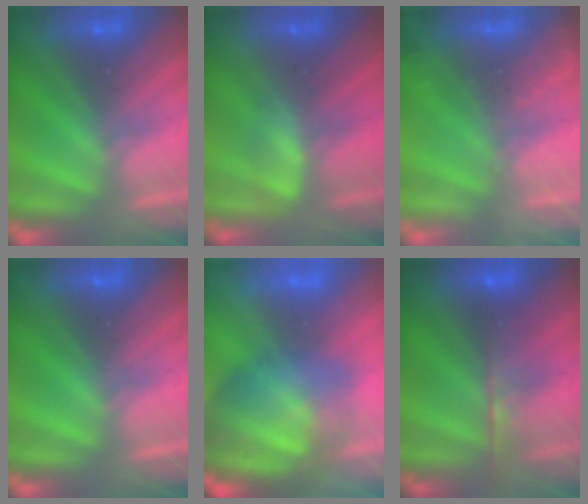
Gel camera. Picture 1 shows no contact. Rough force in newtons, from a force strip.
{"total": 2.4}
{"total": 2.4}
{"total": 0.0}
{"total": 11.3}
{"total": 6.5}